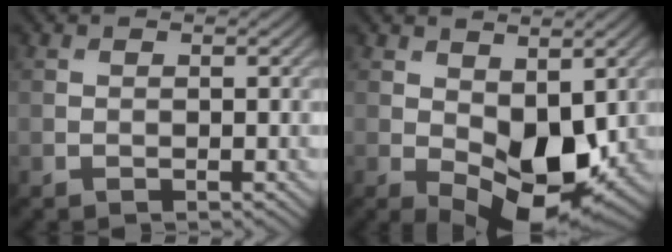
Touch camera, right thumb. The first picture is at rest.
{"total": 10.1, "force": [-0.5, 5.7, 8.4], "torque": [-0.135, -0.017, -0.001]}